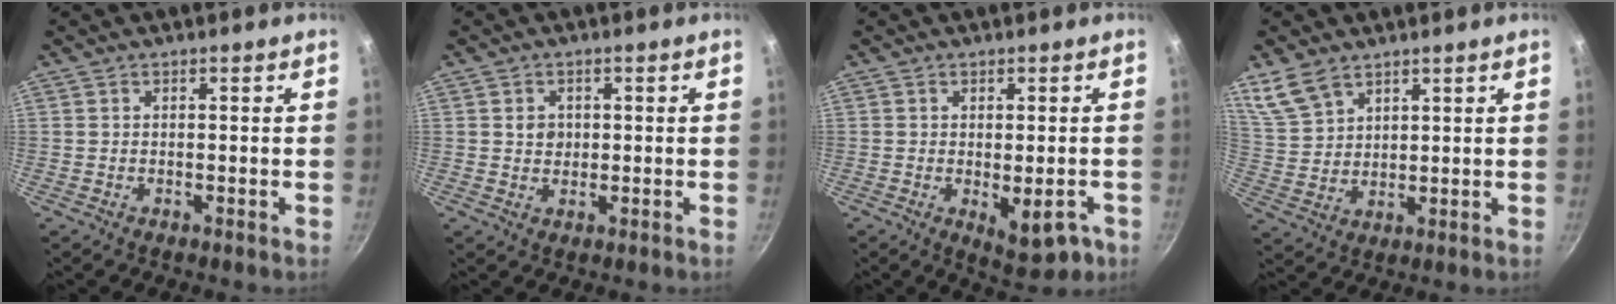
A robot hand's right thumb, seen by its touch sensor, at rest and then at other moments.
{"total": 2.6, "force": [0.3, 2.3, 1.1], "torque": [-0.006, 0.000, 0.004]}
{"total": 7.5, "force": [-2.4, 3.4, 6.2], "torque": [-0.060, 0.002, -0.022]}
{"total": 4.8, "force": [3.8, 2.0, 2.0], "torque": [-0.038, -0.011, 0.090]}